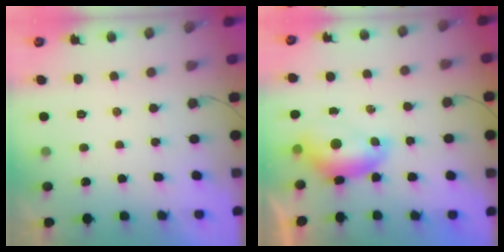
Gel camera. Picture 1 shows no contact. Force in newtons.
{"total": 7.9, "press": 7.9, "slide": 1.0}